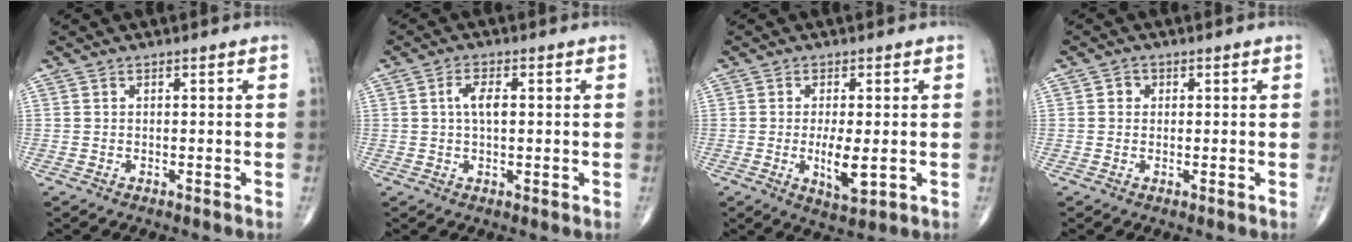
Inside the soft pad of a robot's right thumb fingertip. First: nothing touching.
{"total": 4.3, "force": [0.7, 1.9, 3.8], "torque": [-0.071, -0.002, 0.008]}
{"total": 6.4, "force": [-0.8, 2.2, 6.0], "torque": [-0.105, -0.016, -0.010]}
{"total": 1.6, "force": [0.2, 1.5, 0.5], "torque": [0.000, 0.002, 0.000]}